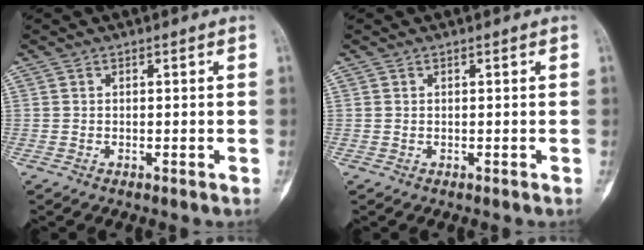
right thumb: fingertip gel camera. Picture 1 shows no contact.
{"total": 0.0}